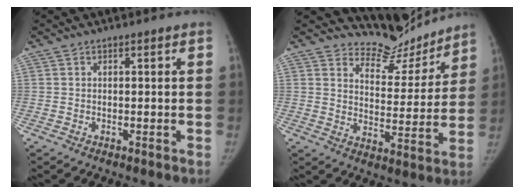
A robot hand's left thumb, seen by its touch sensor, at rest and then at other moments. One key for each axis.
{"total": 10.7, "fx": 10.4, "fy": 2.8, "fz": -0.3, "tx": 0.037, "ty": -0.101, "tz": 0.154}